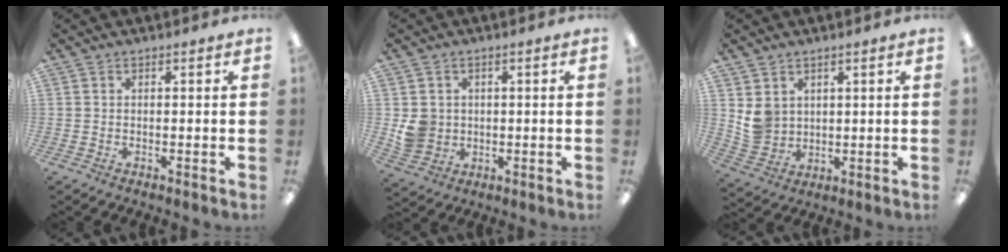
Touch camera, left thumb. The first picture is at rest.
{"total": 5.2, "force": [0.8, 5.0, 1.4], "torque": [-0.019, 0.007, 0.019]}
{"total": 5.5, "force": [2.5, 4.6, 1.4], "torque": [-0.025, -0.004, 0.050]}